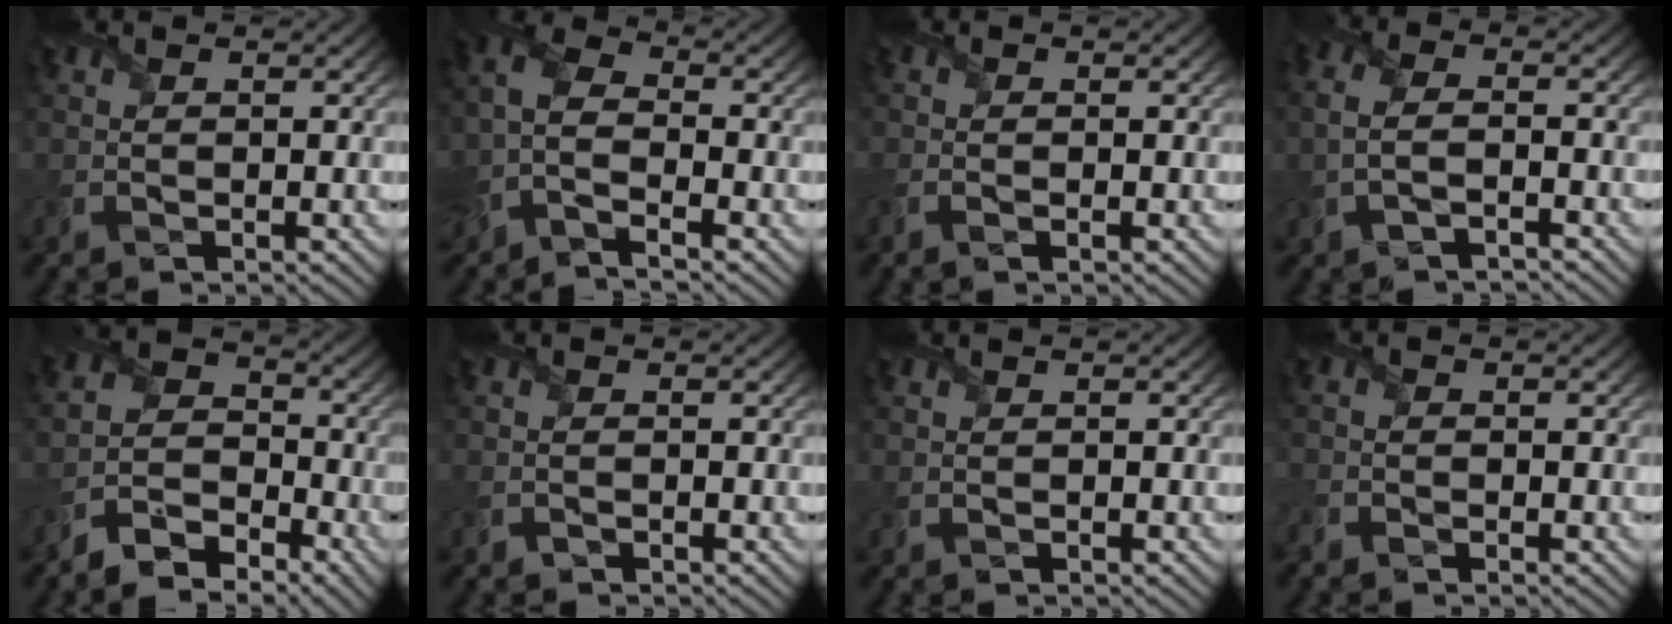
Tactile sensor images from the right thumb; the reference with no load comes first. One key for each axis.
{"total": 5.8, "fx": -2.7, "fy": 2.6, "fz": 4.4, "tx": -0.109, "ty": 0.001, "tz": -0.073}
{"total": 1.1, "fx": -0.4, "fy": 0.5, "fz": 0.9, "tx": -0.020, "ty": -0.002, "tz": -0.007}
{"total": 3.2, "fx": -1.3, "fy": 1.6, "fz": 2.4, "tx": -0.072, "ty": 0.000, "tz": -0.027}
{"total": 6.6, "fx": -4.9, "fy": 3.4, "fz": 2.7, "tx": -0.054, "ty": -0.002, "tz": -0.108}
{"total": 0.5, "fx": -0.5, "fy": 0.1, "fz": 0.0, "tx": 0.001, "ty": -0.002, "tz": -0.011}
{"total": 0.0}
{"total": 1.7, "fx": -1.3, "fy": 1.0, "fz": 0.6, "tx": -0.017, "ty": -0.003, "tz": -0.023}